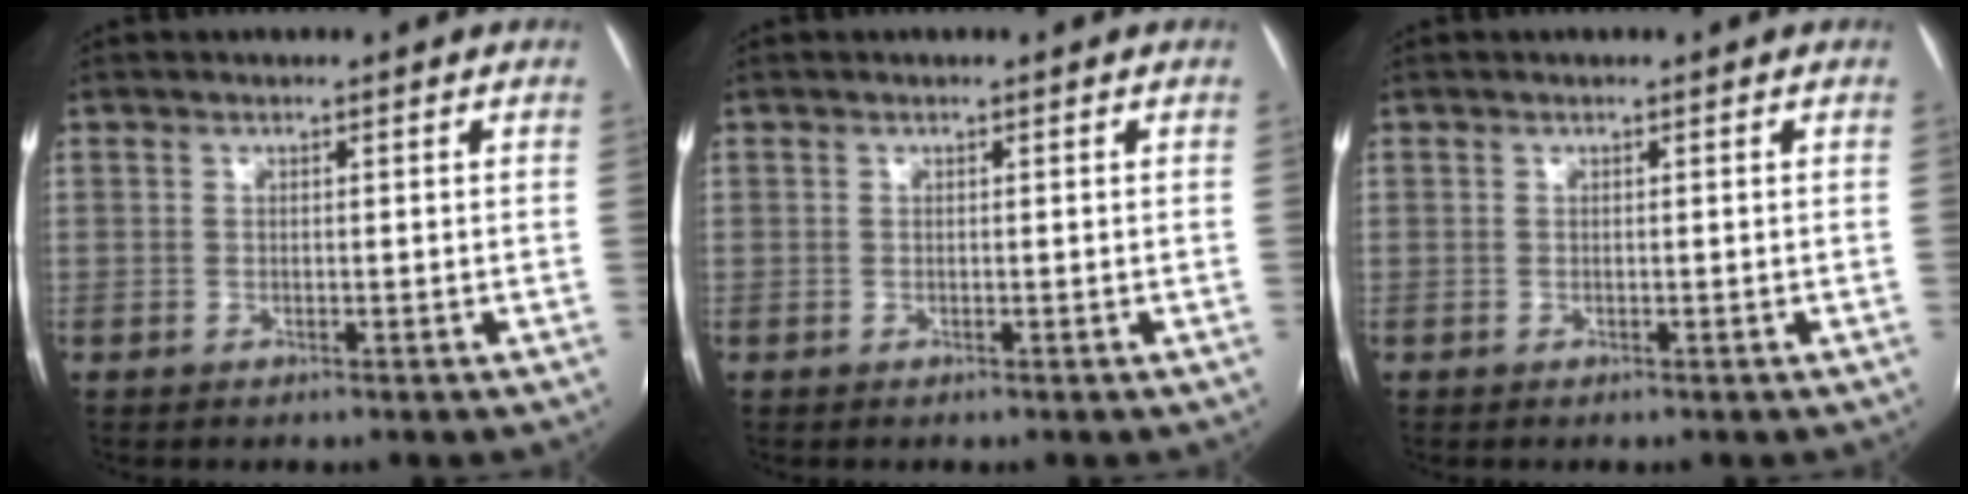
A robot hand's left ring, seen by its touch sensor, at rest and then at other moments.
{"total": 0.0}
{"total": 0.0}